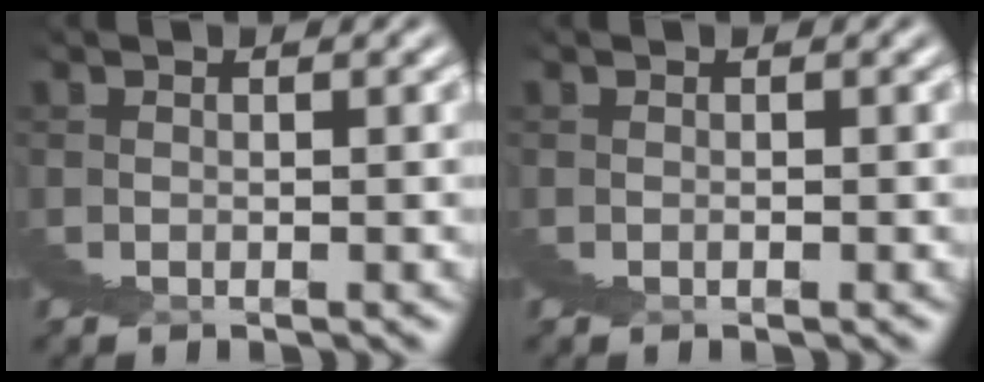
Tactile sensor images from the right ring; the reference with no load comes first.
{"total": 0.0}